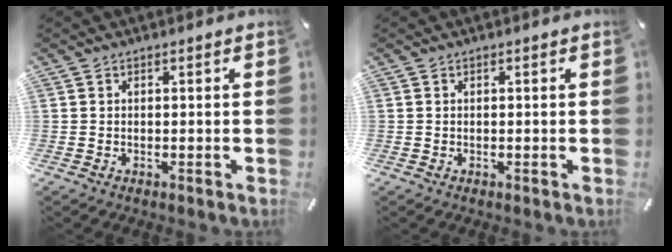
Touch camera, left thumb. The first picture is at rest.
{"total": 0.0}